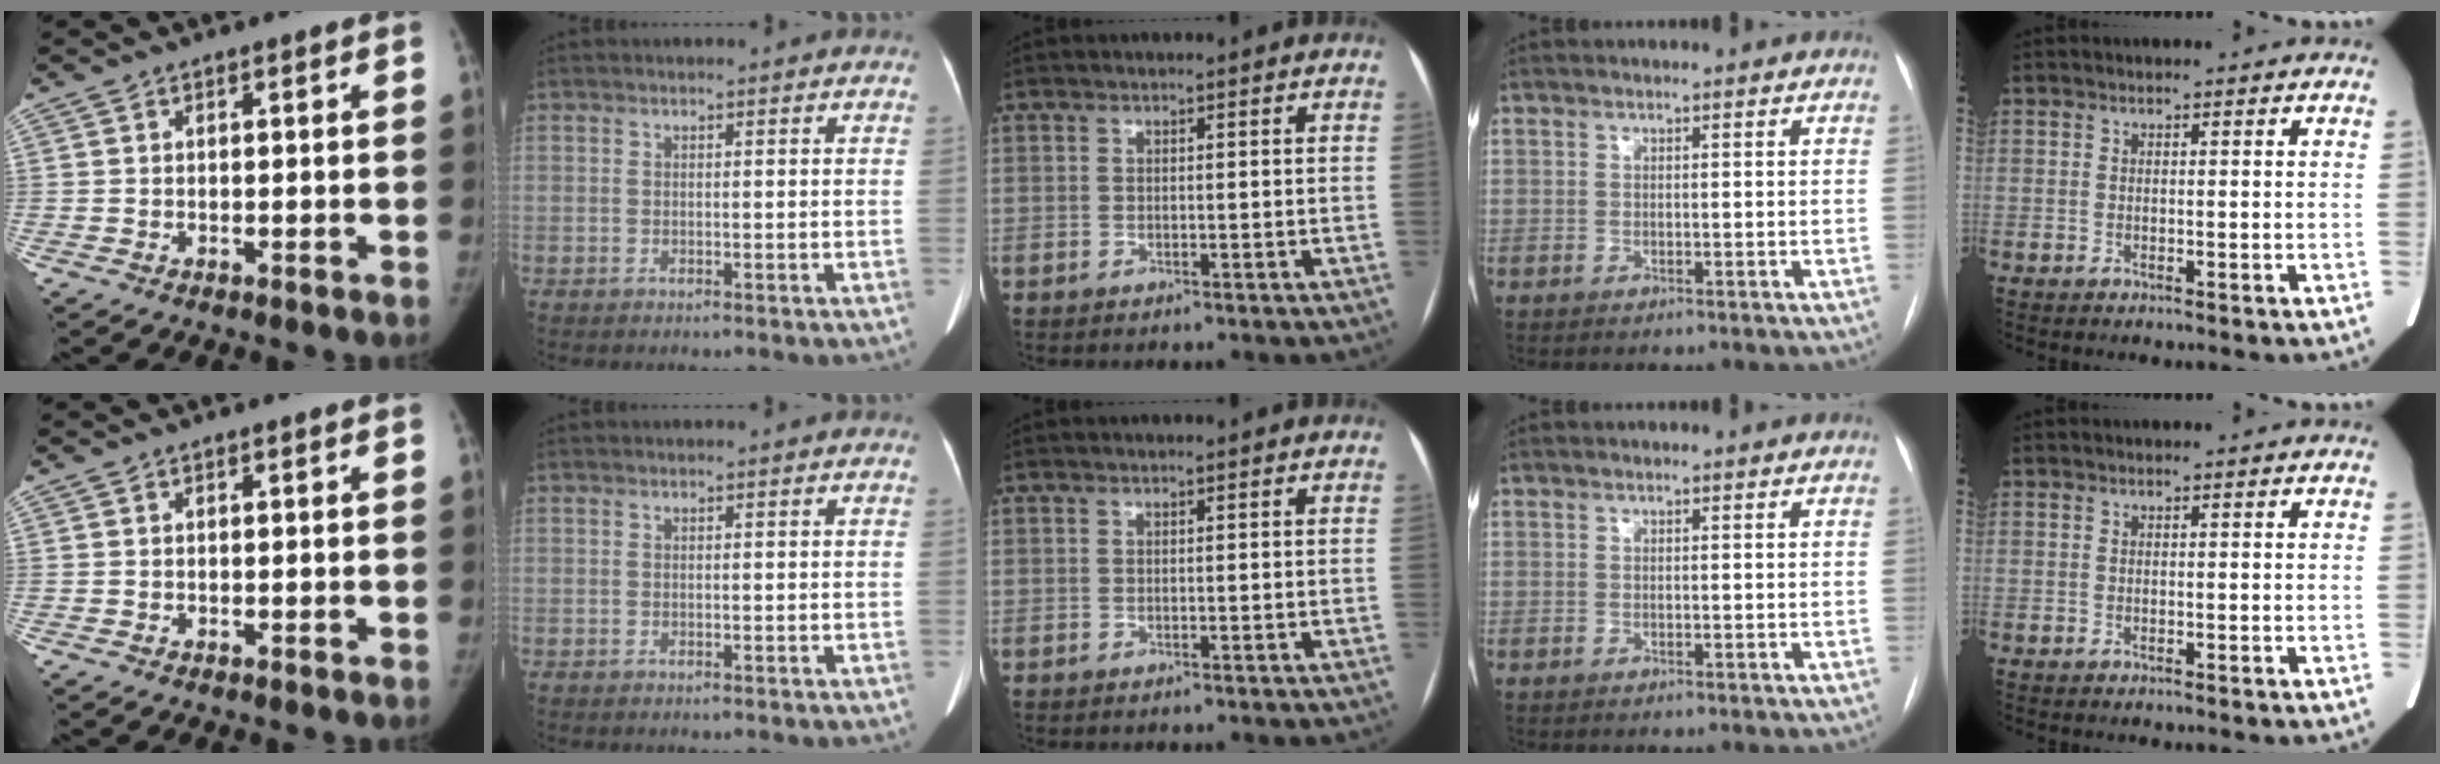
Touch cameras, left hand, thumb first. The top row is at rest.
{}